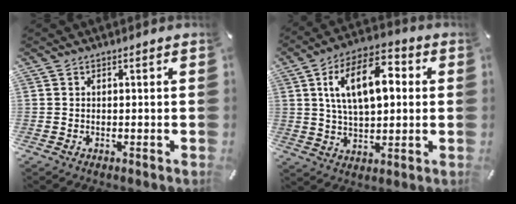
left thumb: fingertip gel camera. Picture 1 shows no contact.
{"total": 15.6, "force": [4.8, 7.9, 12.5], "torque": [-0.216, 0.002, 0.078]}